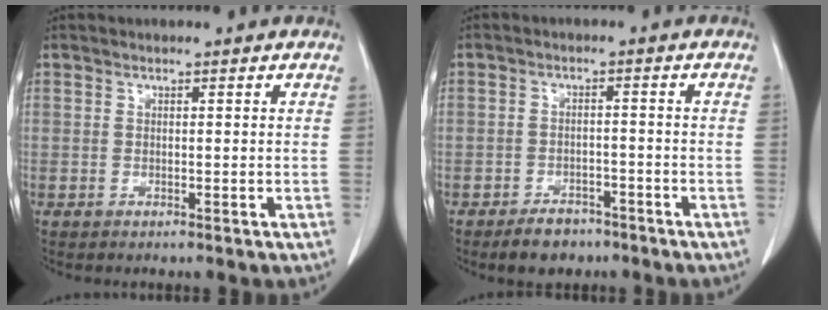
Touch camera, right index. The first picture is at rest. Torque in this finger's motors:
{"motor_torque": [-0.55, -0.37, -0.48, -0.13]}